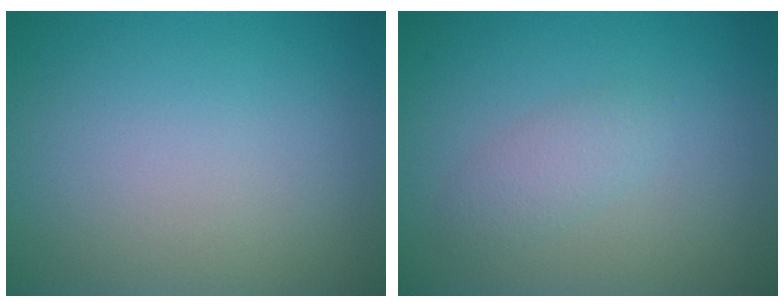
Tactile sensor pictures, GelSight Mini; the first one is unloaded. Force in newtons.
{"total": 1.7, "press": 1.6, "slide": 0.1}